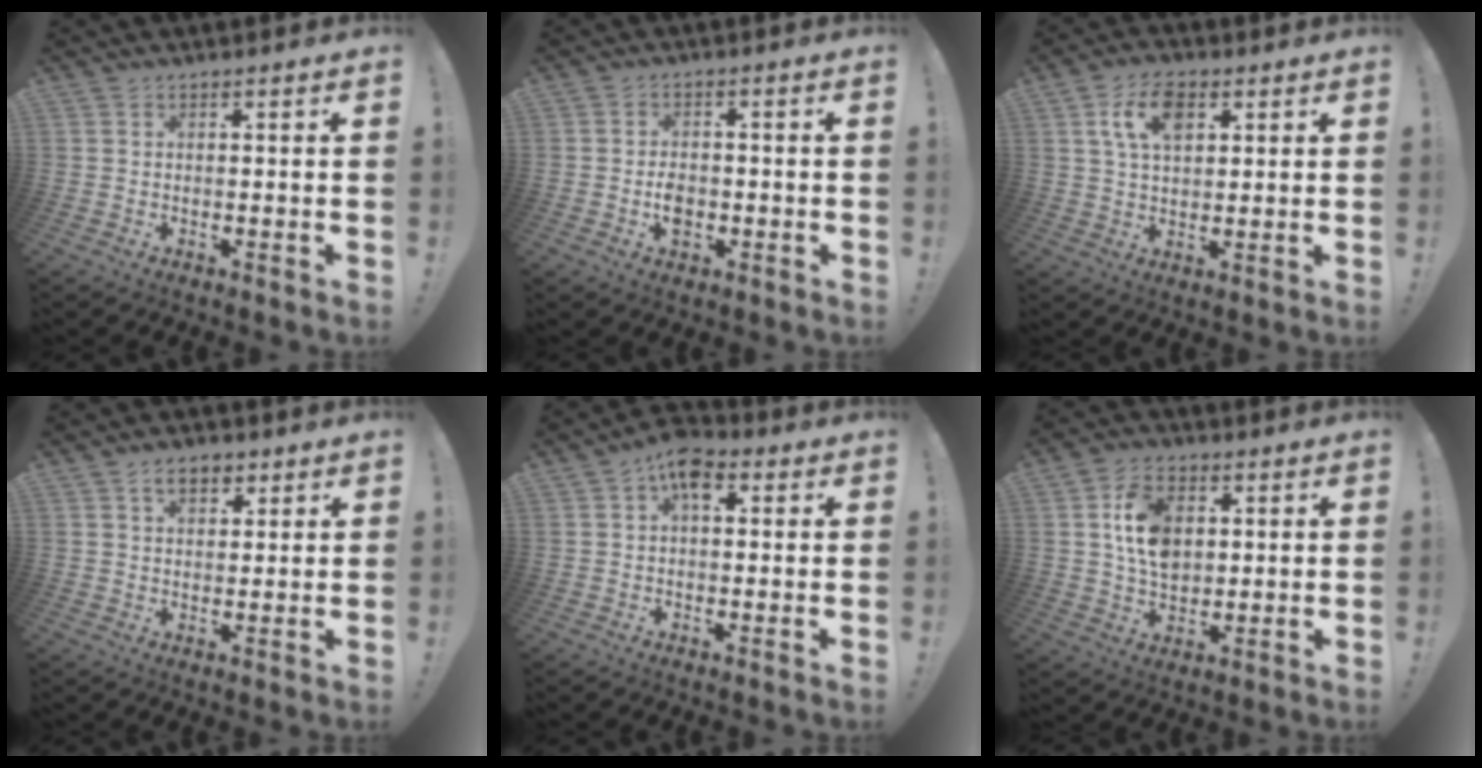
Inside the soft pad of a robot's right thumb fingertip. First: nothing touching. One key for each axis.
{"total": 4.7, "fx": -1.9, "fy": 3.6, "fz": 2.3, "tx": -0.027, "ty": 0.010, "tz": -0.031}
{"total": 9.8, "fx": 3.8, "fy": 5.9, "fz": 6.9, "tx": -0.116, "ty": 0.007, "tz": 0.070}
{"total": 5.5, "fx": 2.8, "fy": 3.4, "fz": 3.2, "tx": -0.046, "ty": 0.000, "tz": 0.049}
{"total": 7.0, "fx": 2.6, "fy": 5.2, "fz": 3.8, "tx": -0.052, "ty": -0.007, "tz": 0.053}
{"total": 12.1, "fx": 2.7, "fy": 8.9, "fz": 7.7, "tx": -0.120, "ty": 0.009, "tz": 0.053}